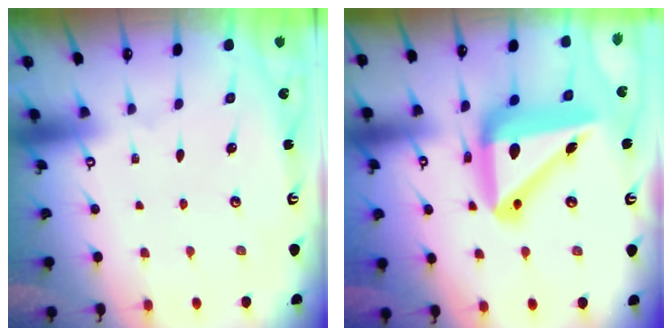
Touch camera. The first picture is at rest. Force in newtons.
{"total": 19.2, "press": 19.0, "slide": 2.7}